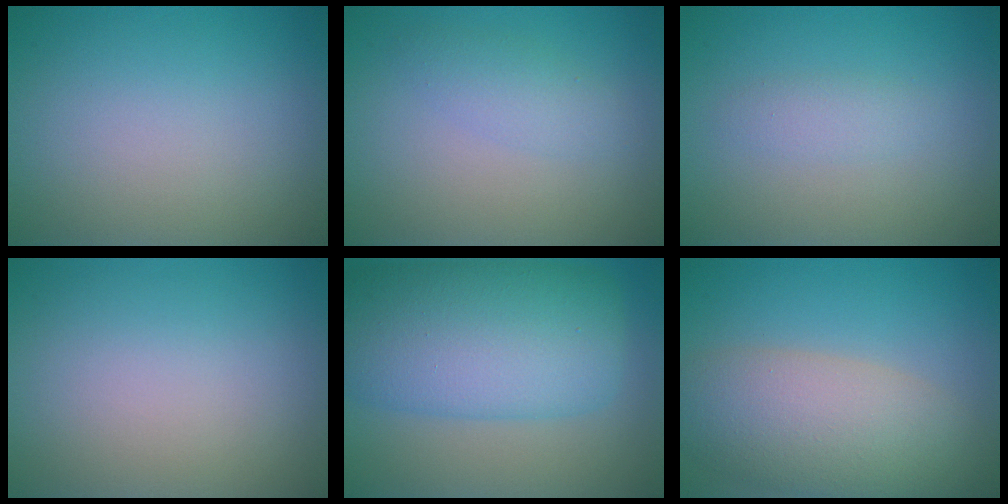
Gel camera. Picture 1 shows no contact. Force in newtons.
{"total": 1.9, "press": 1.9, "slide": 0.1}
{"total": 1.5, "press": 1.5, "slide": 0.1}
{"total": 0.0}
{"total": 11.1, "press": 11.1, "slide": 0.1}
{"total": 7.4, "press": 7.4, "slide": 0.7}